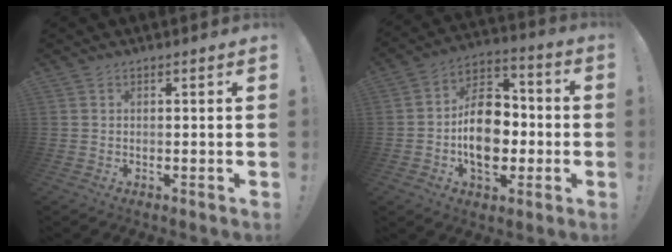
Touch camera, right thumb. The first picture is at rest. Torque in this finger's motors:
{"motor_torque": [1.90, 1.54, 0.05, 0.02, 0.10]}